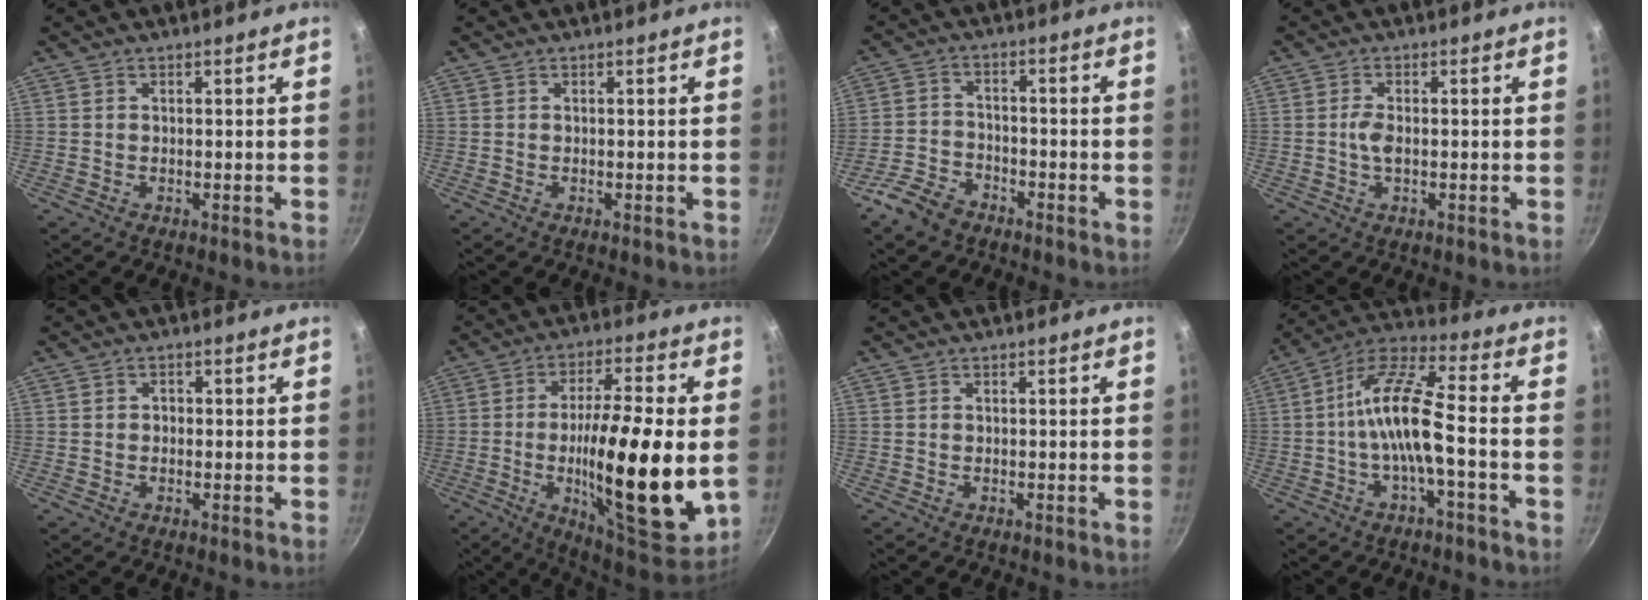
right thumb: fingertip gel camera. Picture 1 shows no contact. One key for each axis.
{"total": 0.0}
{"total": 6.5, "fx": -4.6, "fy": 3.6, "fz": 2.8, "tx": -0.052, "ty": 0.039, "tz": -0.092}
{"total": 2.6, "fx": -0.2, "fy": 1.1, "fz": 2.3, "tx": -0.051, "ty": 0.002, "tz": -0.007}
{"total": 1.3, "fx": 0.0, "fy": 1.1, "fz": 0.6, "tx": -0.007, "ty": 0.005, "tz": -0.003}
{"total": 24.3, "fx": -2.5, "fy": 6.8, "fz": 23.2, "tx": -0.357, "ty": -0.005, "tz": -0.040}
{"total": 0.0}
{"total": 12.4, "fx": -2.6, "fy": 3.5, "fz": 11.6, "tx": -0.227, "ty": 0.041, "tz": -0.060}